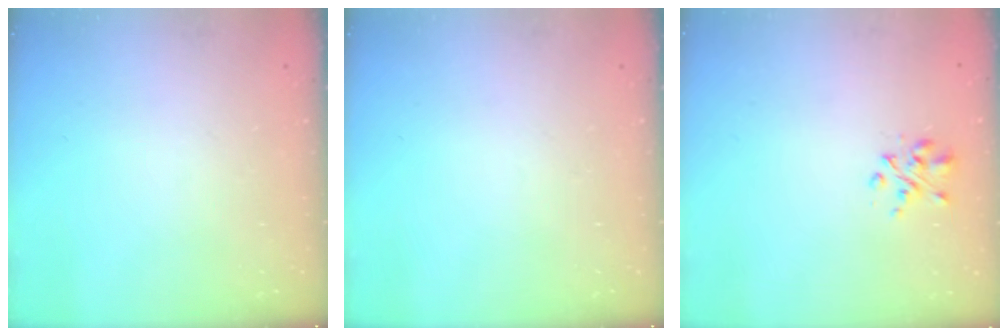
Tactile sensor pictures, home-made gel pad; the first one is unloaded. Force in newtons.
{"total": 0.0}
{"total": 3.2, "press": 3.1, "slide": 0.8}